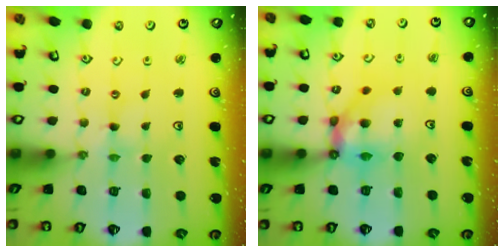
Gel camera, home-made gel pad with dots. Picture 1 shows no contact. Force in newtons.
{"total": 10.4, "press": 10.3, "slide": 1.8}